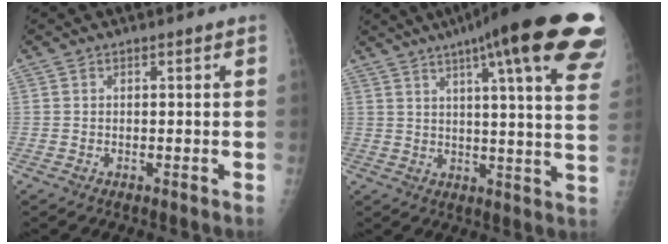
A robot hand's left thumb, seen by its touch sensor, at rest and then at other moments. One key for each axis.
{"total": 26.9, "fx": 15.9, "fy": 4.2, "fz": 21.2, "tx": -0.242, "ty": -0.027, "tz": 0.196}